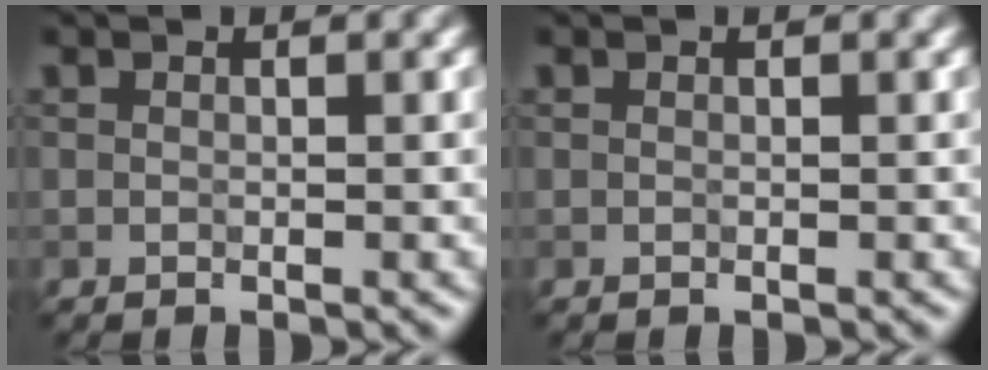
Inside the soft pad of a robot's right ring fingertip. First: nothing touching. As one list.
[{"total": 0.0}]